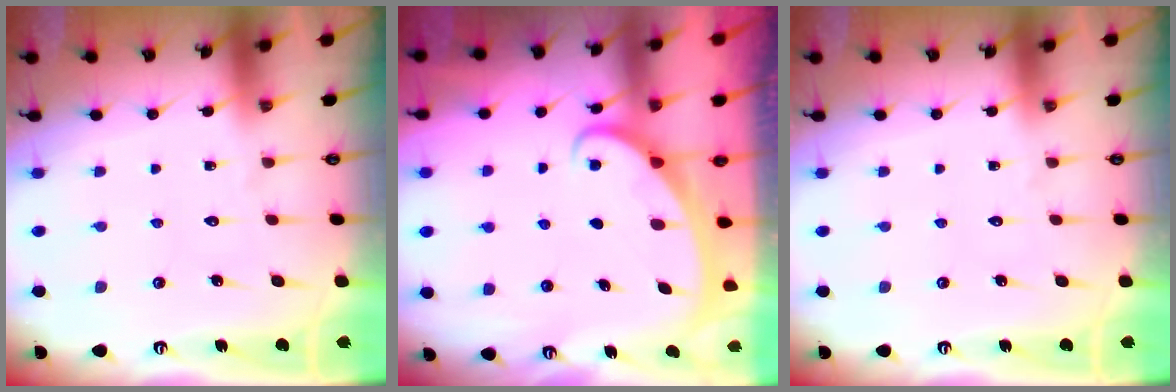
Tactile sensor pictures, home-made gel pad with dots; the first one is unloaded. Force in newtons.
{"total": 2.2, "press": 2.2, "slide": 0.4}
{"total": 0.0}